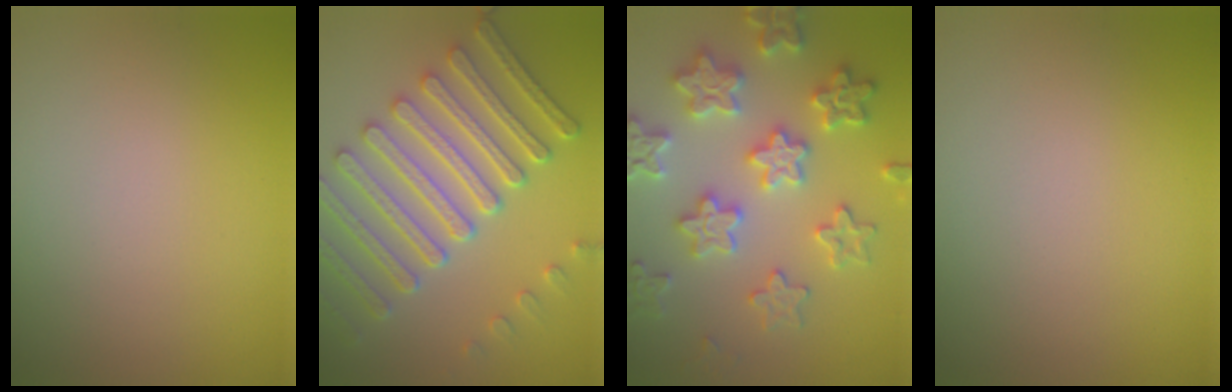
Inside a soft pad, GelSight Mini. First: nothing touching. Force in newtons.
{"total": 6.9, "press": 6.2, "slide": 3.1}
{"total": 6.1, "press": 6.0, "slide": 1.3}
{"total": 0.0}